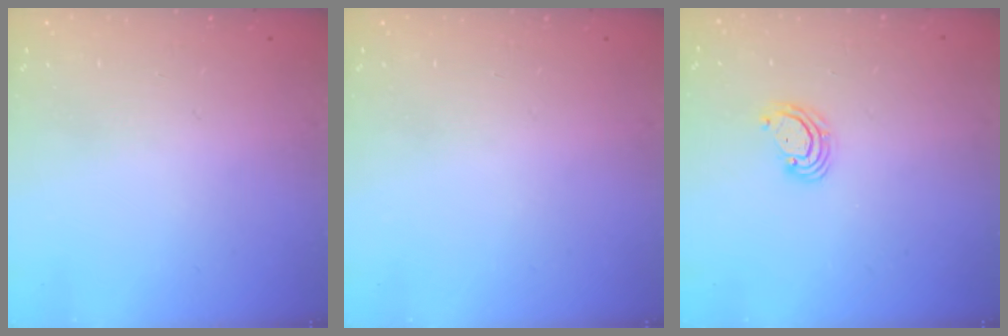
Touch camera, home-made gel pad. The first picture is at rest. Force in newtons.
{"total": 0.0}
{"total": 3.8, "press": 3.8, "slide": 0.3}